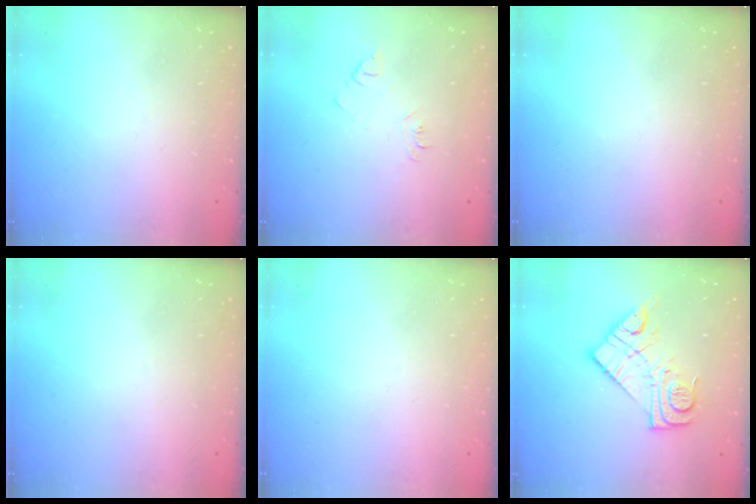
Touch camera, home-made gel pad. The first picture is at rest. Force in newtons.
{"total": 4.2, "press": 4.1, "slide": 0.6}
{"total": 0.0}
{"total": 0.0}
{"total": 0.0}
{"total": 14.6, "press": 14.5, "slide": 0.8}